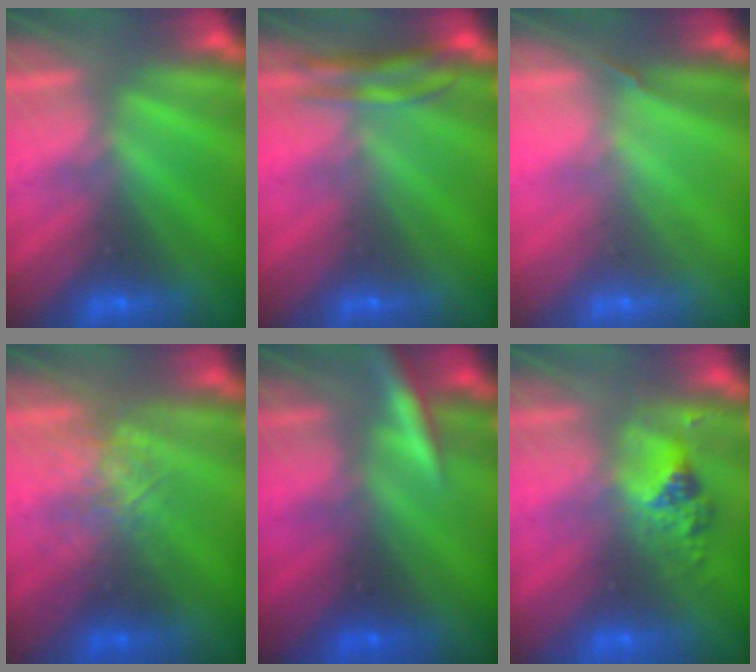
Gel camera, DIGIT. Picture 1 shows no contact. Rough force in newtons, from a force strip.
{"total": 4.2}
{"total": 1.8}
{"total": 2.6}
{"total": 2.9}
{"total": 2.5}